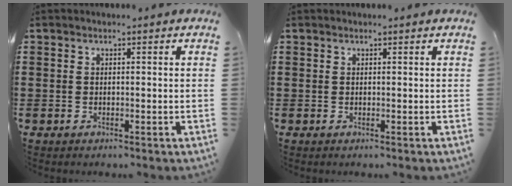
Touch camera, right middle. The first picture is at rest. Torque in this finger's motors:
{"motor_torque": [0.19, -0.35, 0.12, 0.04]}